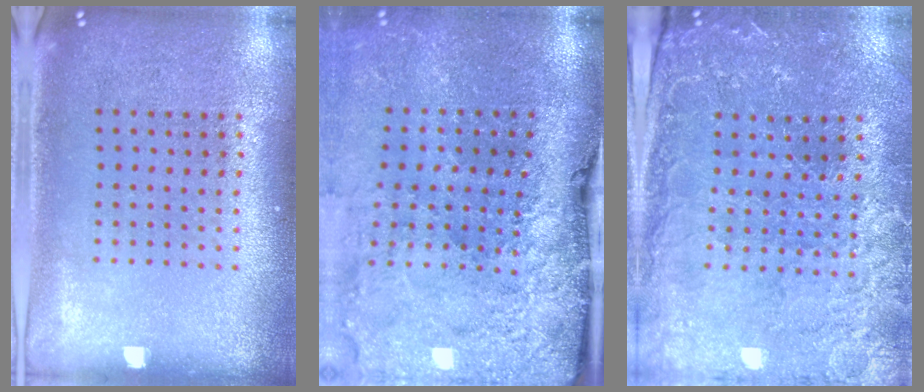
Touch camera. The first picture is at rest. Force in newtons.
{"total": 4.9, "press": 3.8, "slide": 3.0}
{"total": 1.2, "press": 1.2, "slide": 0.4}